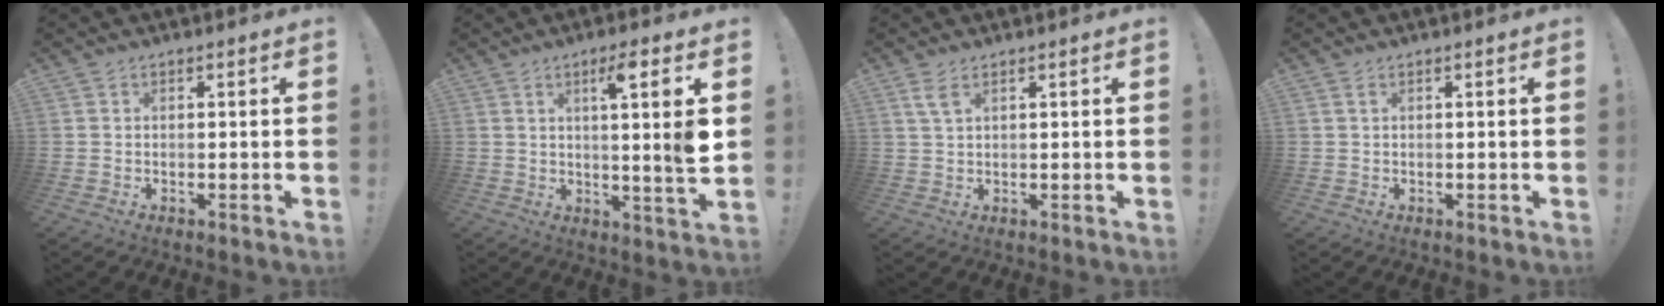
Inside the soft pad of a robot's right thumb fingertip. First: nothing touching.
{"total": 9.8, "force": [2.2, -0.9, 9.5], "torque": [-0.138, -0.012, 0.020]}
{"total": 3.6, "force": [1.9, 1.1, 2.9], "torque": [-0.051, -0.005, 0.033]}
{"total": 1.2, "force": [0.5, 0.1, 1.1], "torque": [-0.022, 0.000, 0.009]}